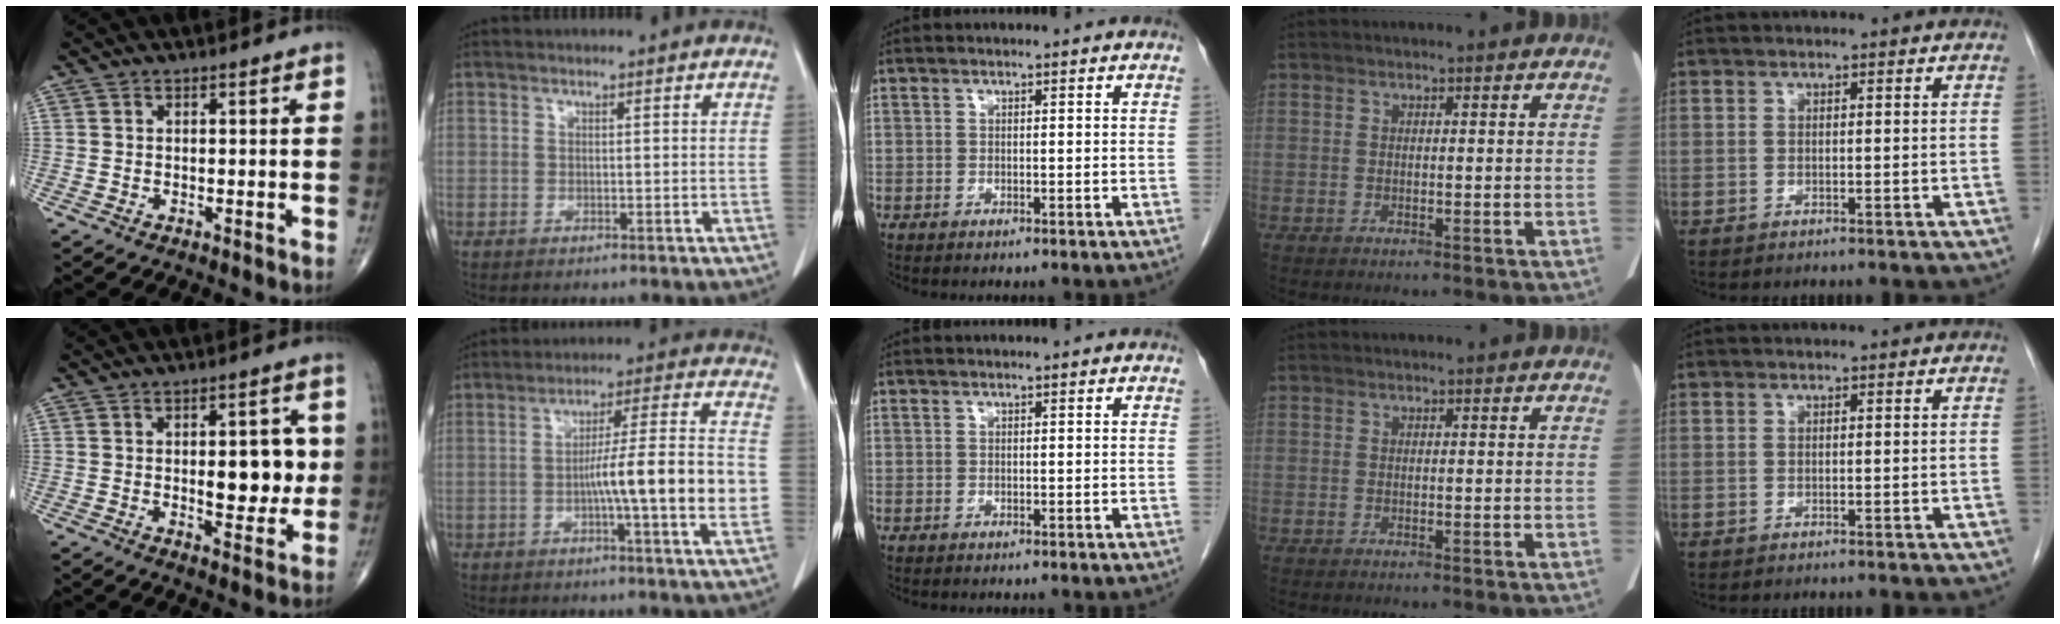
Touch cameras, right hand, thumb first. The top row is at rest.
{"thumb": {"total": 10.5, "force": [0.6, 4.8, 9.3], "torque": [-0.095, -0.006, 0.016]}, "index": {"total": 13.0, "force": [-2.6, -0.3, 12.7], "torque": [-0.198, 0.008, -0.045]}}